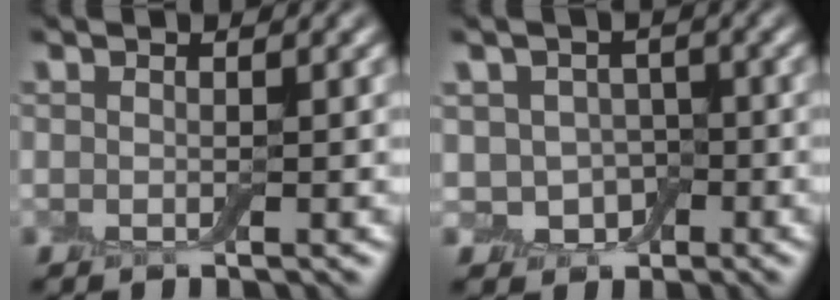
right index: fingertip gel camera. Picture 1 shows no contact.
{"total": 3.6, "force": [-0.8, 3.0, 1.8], "torque": [-0.020, -0.005, -0.018]}